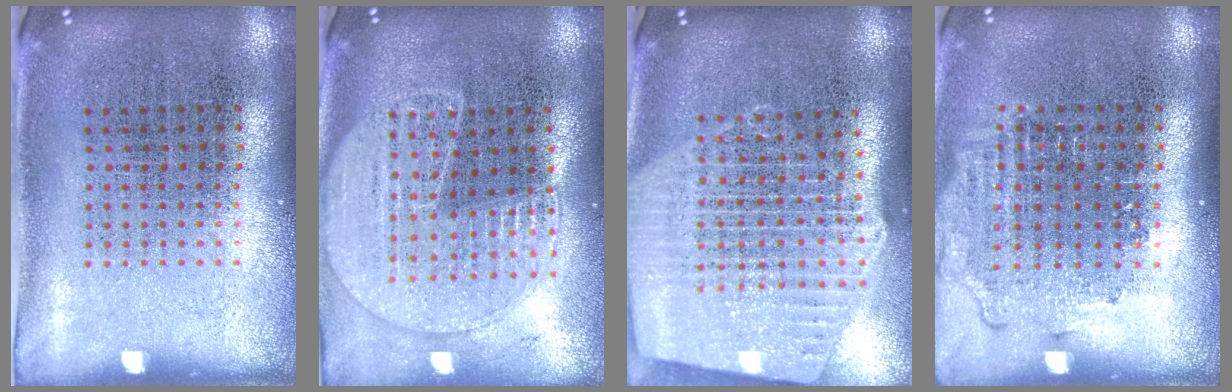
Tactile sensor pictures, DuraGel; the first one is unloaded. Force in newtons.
{"total": 1.8, "press": 1.7, "slide": 0.6}
{"total": 2.8, "press": 2.3, "slide": 1.5}
{"total": 1.3, "press": 1.1, "slide": 0.6}